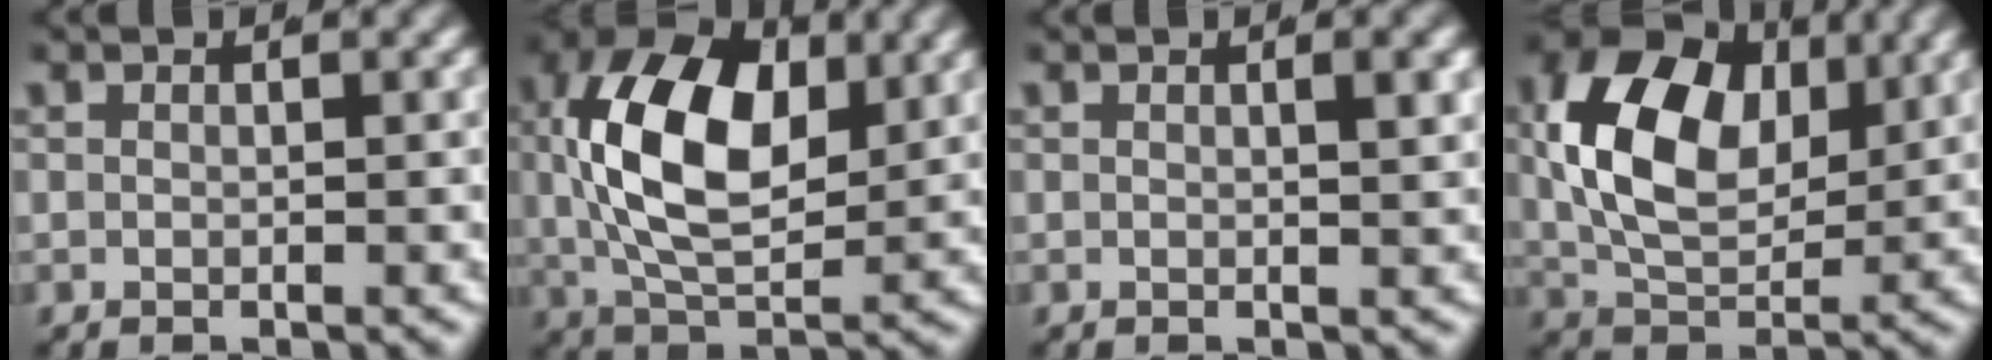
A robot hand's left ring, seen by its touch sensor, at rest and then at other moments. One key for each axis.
{"total": 10.5, "fx": 1.7, "fy": 5.9, "fz": 8.6, "tx": -0.168, "ty": -0.011, "tz": 0.037}
{"total": 1.1, "fx": 0.3, "fy": -0.3, "fz": 1.0, "tx": -0.011, "ty": 0.000, "tz": 0.007}
{"total": 10.4, "fx": 2.3, "fy": 6.8, "fz": 7.5, "tx": -0.154, "ty": -0.014, "tz": 0.051}